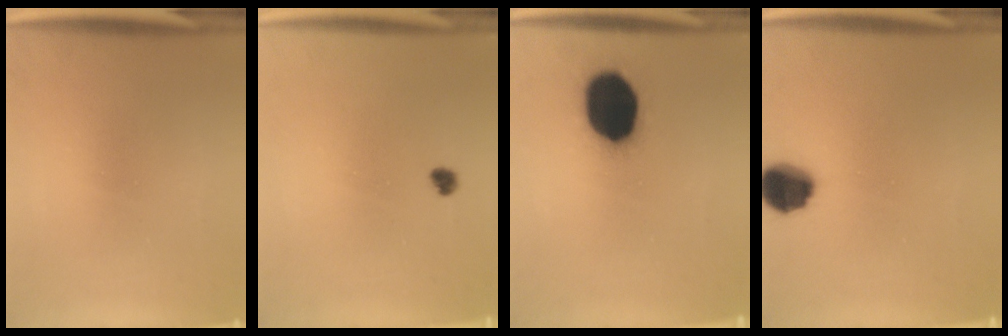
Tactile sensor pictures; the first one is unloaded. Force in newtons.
{"total": 1.7}
{"total": 18.3}
{"total": 9.1}